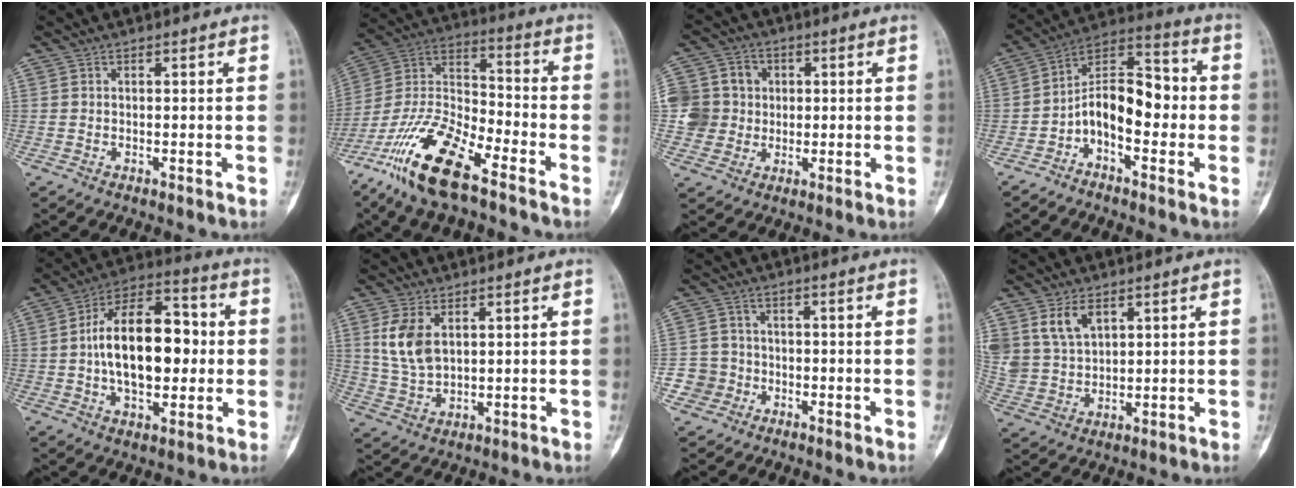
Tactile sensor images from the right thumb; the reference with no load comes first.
{"total": 18.2, "force": [-11.8, 5.4, 12.7], "torque": [-0.252, 0.058, -0.226]}
{"total": 10.4, "force": [0.8, 10.0, 3.0], "torque": [-0.034, 0.018, 0.016]}
{"total": 11.7, "force": [-2.8, 6.7, 9.2], "torque": [-0.128, 0.060, -0.061]}
{"total": 18.3, "force": [0.1, 10.3, 15.2], "torque": [-0.223, 0.031, -0.001]}
{"total": 8.1, "force": [2.7, 4.7, 5.9], "torque": [-0.117, -0.007, 0.066]}
{"total": 4.2, "force": [-1.4, 3.9, 0.0], "torque": [0.023, 0.016, -0.029]}
{"total": 8.5, "force": [4.4, 5.4, 4.9], "torque": [-0.086, -0.013, 0.101]}